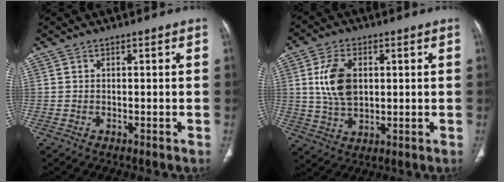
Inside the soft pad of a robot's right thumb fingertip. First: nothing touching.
{"total": 9.6, "force": [1.8, 6.0, 7.3], "torque": [-0.133, -0.005, 0.041]}